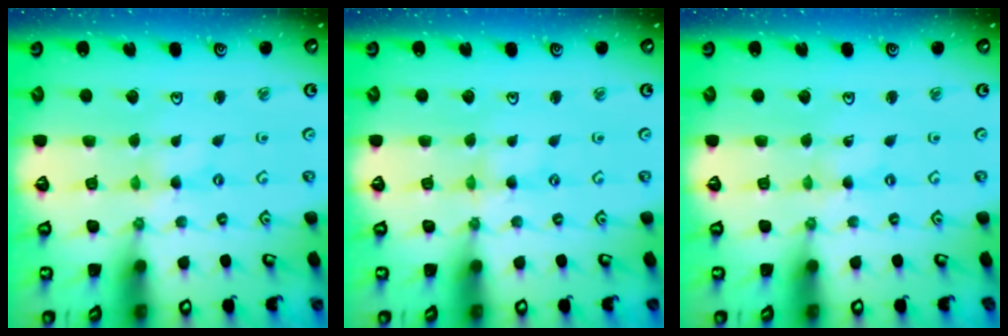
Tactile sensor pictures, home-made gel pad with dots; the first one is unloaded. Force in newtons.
{"total": 0.0}
{"total": 0.0}